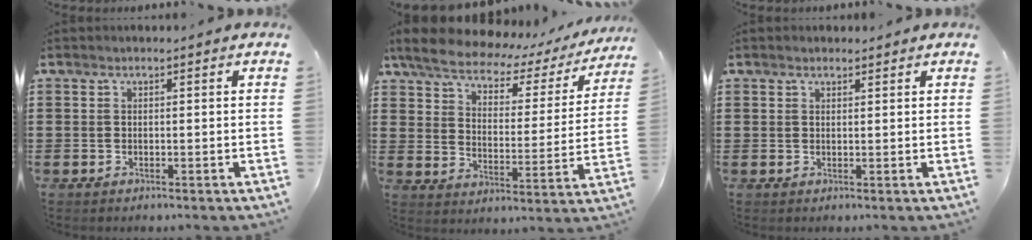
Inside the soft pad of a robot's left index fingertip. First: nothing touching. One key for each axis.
{"total": 5.8, "fx": 4.8, "fy": 2.1, "fz": 2.5, "tx": -0.074, "ty": -0.025, "tz": 0.079}
{"total": 0.9, "fx": 0.8, "fy": 0.3, "fz": 0.1, "tx": -0.003, "ty": 0.003, "tz": 0.016}